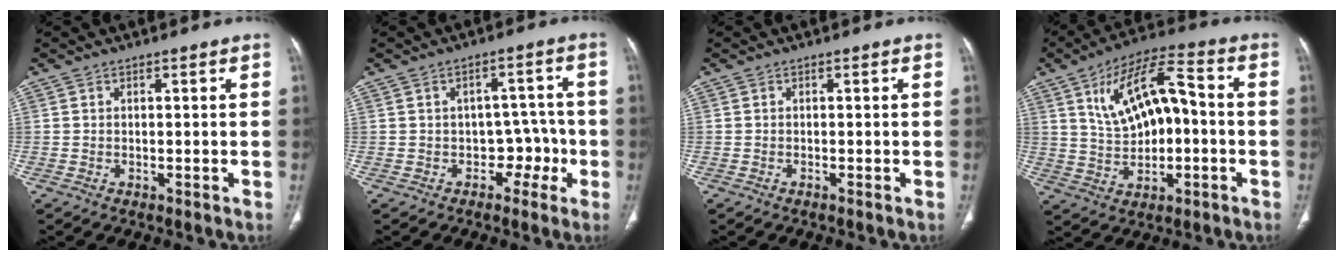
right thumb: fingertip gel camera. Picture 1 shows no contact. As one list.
[{"total": 5.2, "force": [-1.9, 4.1, 2.5], "torque": [0.005, 0.033, -0.030]}, {"total": 0.0}, {"total": 14.1, "force": [1.7, 6.9, 12.2], "torque": [-0.196, 0.030, 0.030]}]